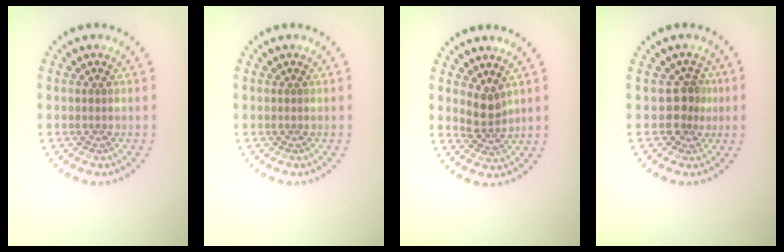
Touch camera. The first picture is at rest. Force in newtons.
{"total": 0.0}
{"total": 2.2, "press": 1.8, "slide": 1.3}
{"total": 2.3, "press": 1.9, "slide": 1.4}